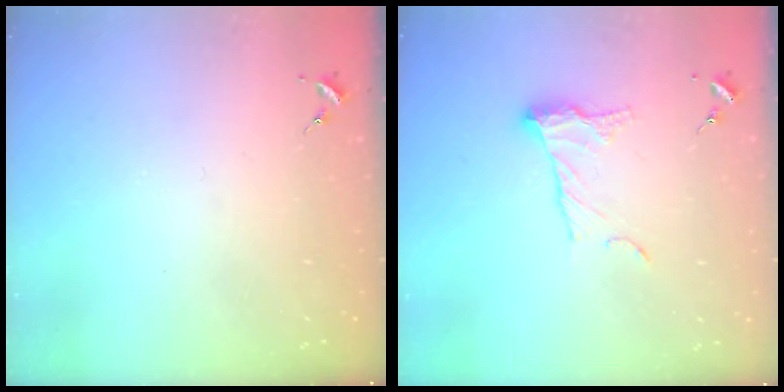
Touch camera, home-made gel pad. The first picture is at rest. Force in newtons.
{"total": 10.7, "press": 10.7, "slide": 0.5}